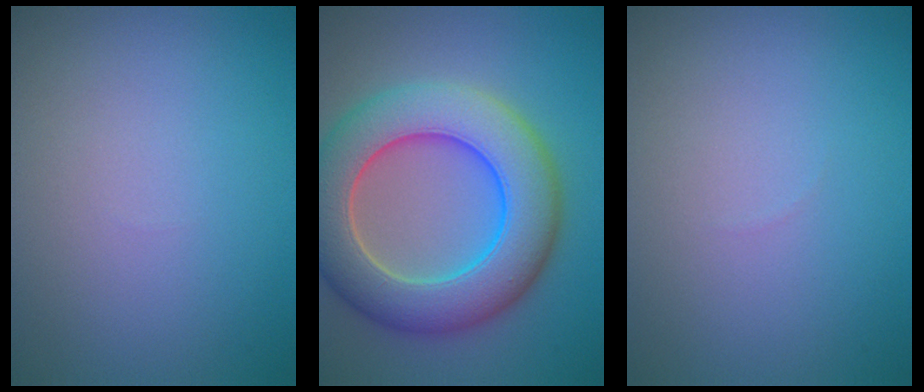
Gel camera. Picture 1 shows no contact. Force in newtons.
{"total": 10.1, "press": 10.0, "slide": 0.7}
{"total": 0.0}